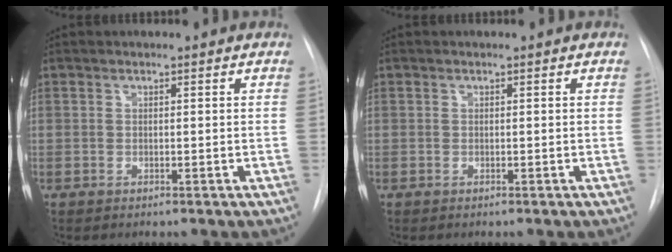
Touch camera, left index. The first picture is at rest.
{"total": 0.0}